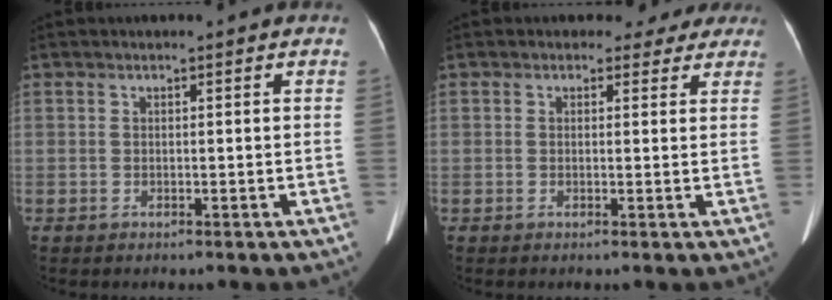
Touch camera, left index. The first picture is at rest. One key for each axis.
{"total": 4.2, "fx": 3.5, "fy": 2.3, "fz": 0.2, "tx": 0.016, "ty": 0.005, "tz": 0.024}